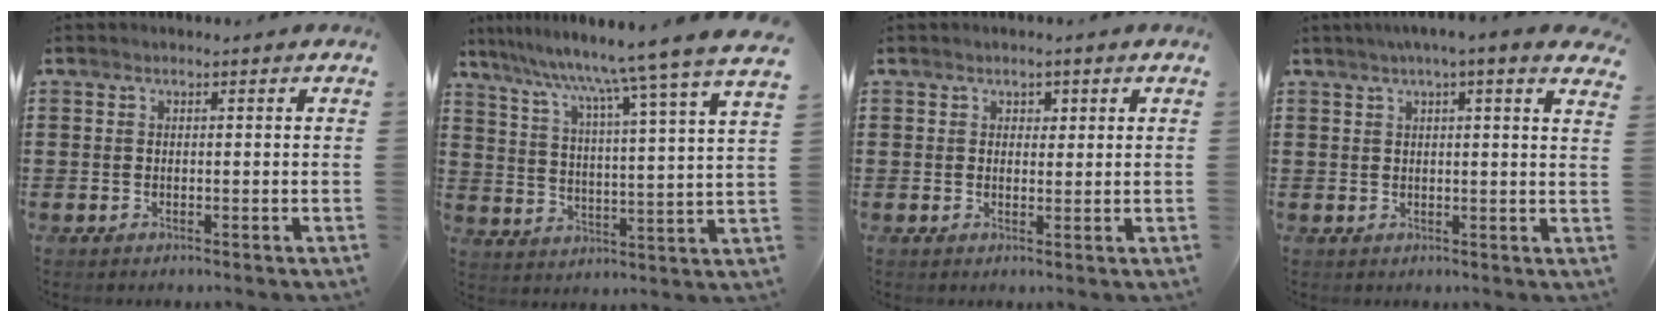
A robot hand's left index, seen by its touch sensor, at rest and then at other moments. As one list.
[{"total": 8.2, "force": [7.2, -2.2, 3.3], "torque": [-0.087, -0.063, 0.107]}, {"total": 1.2, "force": [0.7, 0.9, 0.4], "torque": [-0.003, 0.002, 0.011]}, {"total": 3.0, "force": [2.3, 0.1, 1.9], "torque": [-0.045, 0.004, 0.041]}]